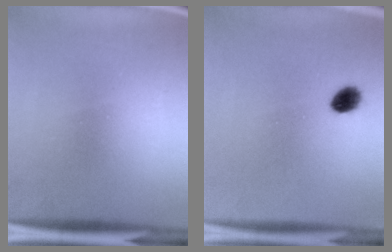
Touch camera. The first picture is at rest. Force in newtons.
{"total": 3.6}